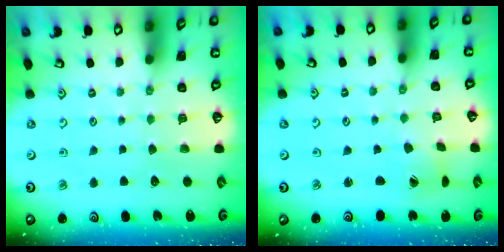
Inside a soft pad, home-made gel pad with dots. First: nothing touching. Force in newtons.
{"total": 2.2, "press": 2.2, "slide": 0.1}